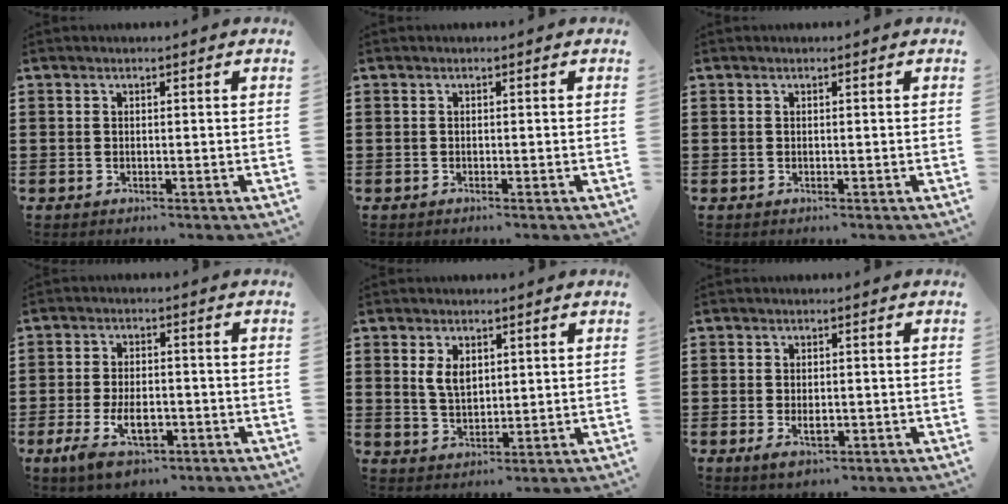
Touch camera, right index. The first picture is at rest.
{"total": 0.0}
{"total": 0.0}
{"total": 7.0, "force": [-3.0, 3.5, 5.2], "torque": [-0.101, -0.004, -0.059]}
{"total": 3.9, "force": [1.4, 2.4, 2.7], "torque": [-0.061, 0.009, 0.025]}
{"total": 2.7, "force": [-0.7, 1.5, 2.2], "torque": [-0.040, 0.003, -0.014]}